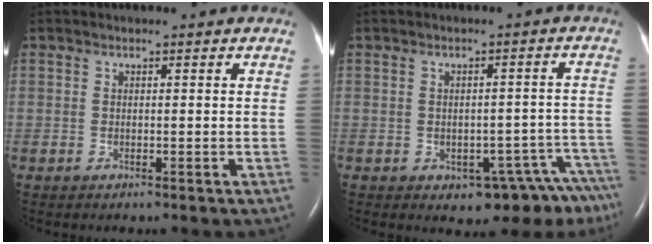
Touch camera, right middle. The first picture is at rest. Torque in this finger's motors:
{"motor_torque": [0.08, -0.07, 0.04, 0.03]}